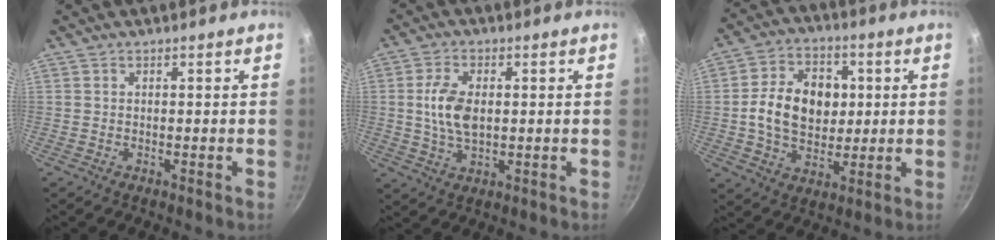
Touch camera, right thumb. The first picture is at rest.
{"total": 7.9, "force": [0.6, 4.6, 6.4], "torque": [-0.120, 0.001, 0.011]}
{"total": 14.4, "force": [1.2, 10.7, 9.6], "torque": [-0.132, 0.010, 0.015]}